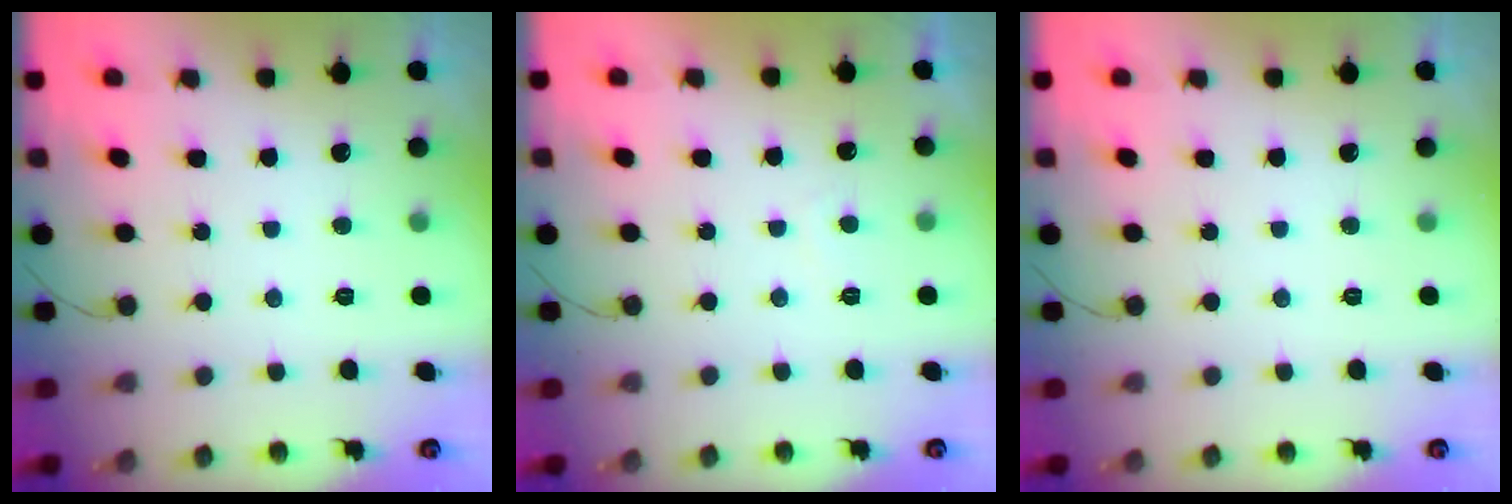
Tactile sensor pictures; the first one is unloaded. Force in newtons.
{"total": 0.9, "press": 0.8, "slide": 0.4}
{"total": 0.0}